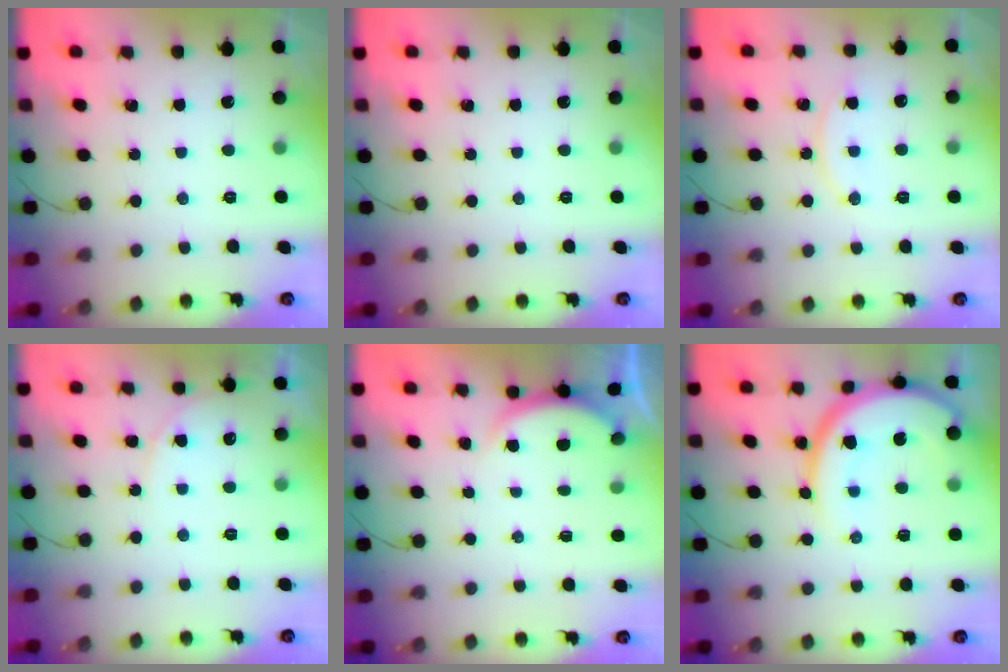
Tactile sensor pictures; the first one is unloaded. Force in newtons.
{"total": 0.0}
{"total": 9.6, "press": 9.6, "slide": 0.5}
{"total": 5.5, "press": 5.5, "slide": 0.5}
{"total": 1.6, "press": 1.5, "slide": 0.6}
{"total": 13.8, "press": 13.8, "slide": 1.2}